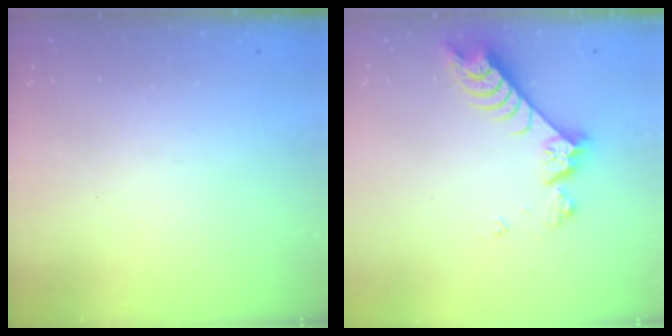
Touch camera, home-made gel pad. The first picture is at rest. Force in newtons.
{"total": 7.6, "press": 7.6, "slide": 0.8}